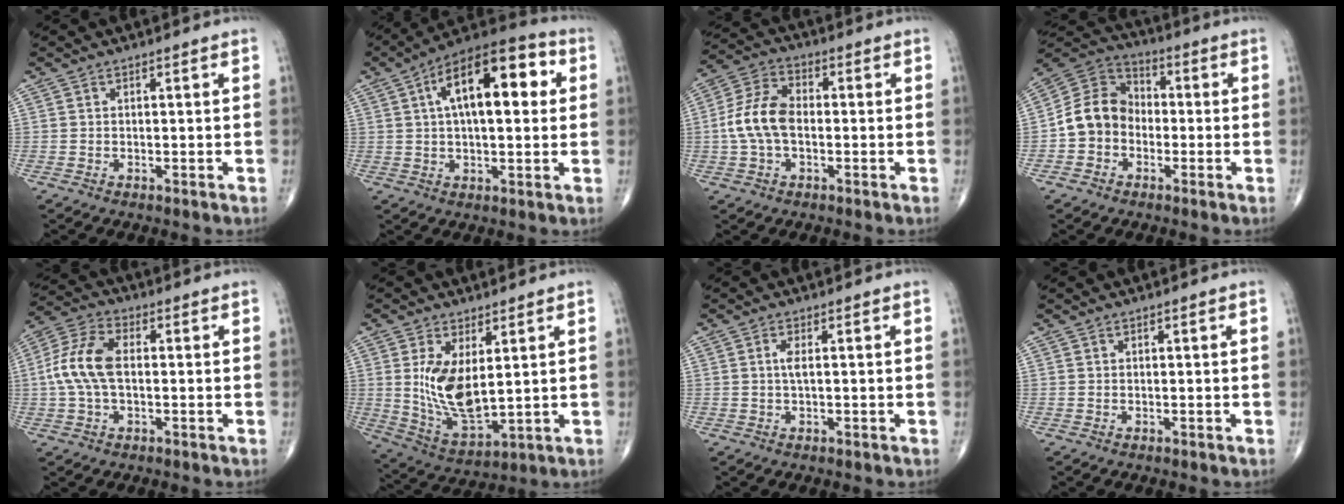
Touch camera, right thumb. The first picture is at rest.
{"total": 18.2, "force": [4.4, 8.2, 15.6], "torque": [-0.220, 0.026, 0.057]}
{"total": 9.6, "force": [-0.9, 5.8, 7.6], "torque": [-0.157, 0.028, -0.024]}
{"total": 10.3, "force": [-2.0, 8.6, 5.2], "torque": [-0.079, 0.040, -0.052]}
{"total": 10.0, "force": [0.1, 5.5, 8.3], "torque": [-0.185, 0.026, -0.004]}
{"total": 11.9, "force": [2.2, 5.7, 10.2], "torque": [-0.185, -0.026, 0.060]}
{"total": 1.8, "force": [0.2, 0.4, 1.7], "torque": [-0.044, -0.001, 0.003]}
{"total": 0.0}